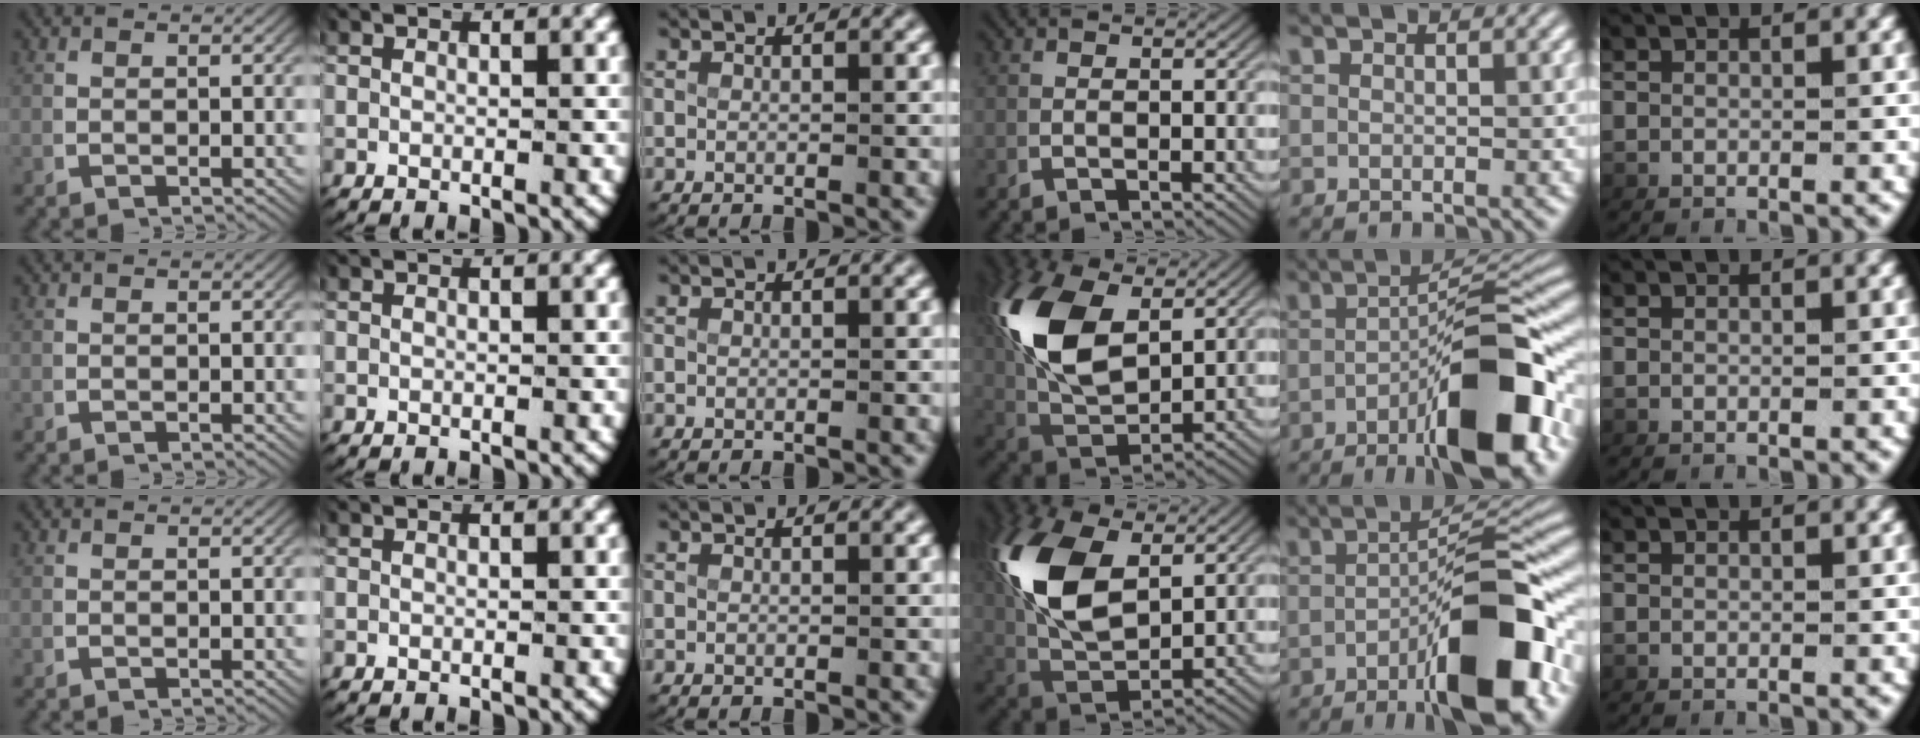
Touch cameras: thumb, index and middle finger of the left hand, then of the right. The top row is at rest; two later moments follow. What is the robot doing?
{"motion": "lift_and_place", "object": "fork"}